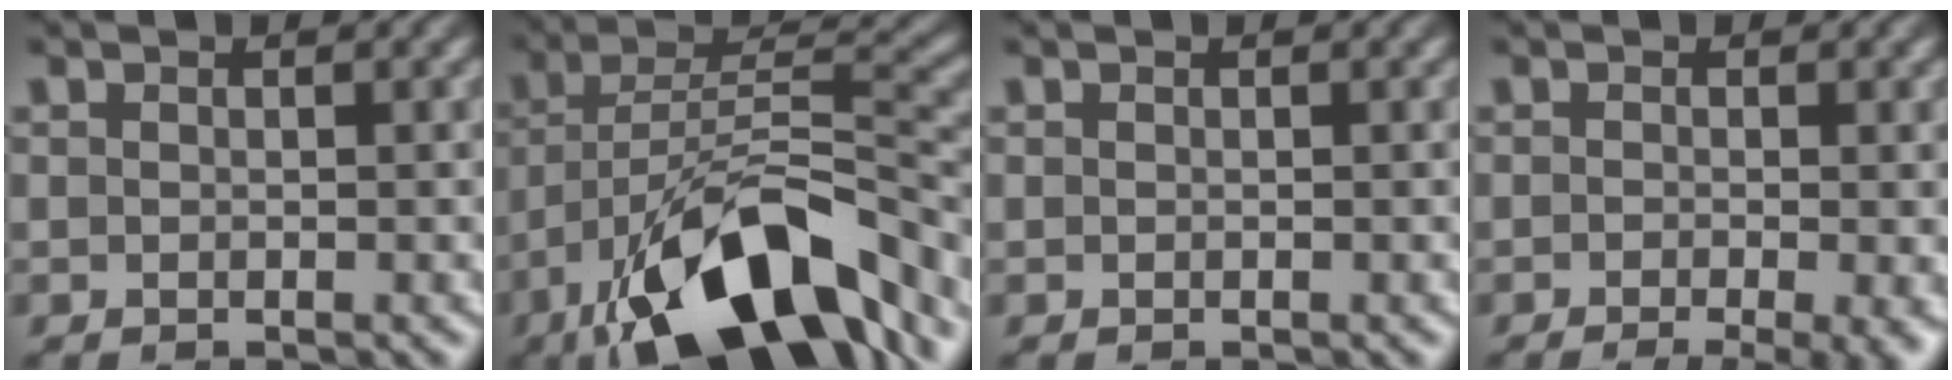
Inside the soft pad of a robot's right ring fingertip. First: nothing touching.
{"total": 13.2, "force": [-5.9, 5.7, 10.3], "torque": [-0.163, -0.025, -0.066]}
{"total": 0.0}
{"total": 4.2, "force": [-3.0, 0.6, 2.9], "torque": [-0.027, -0.009, -0.040]}